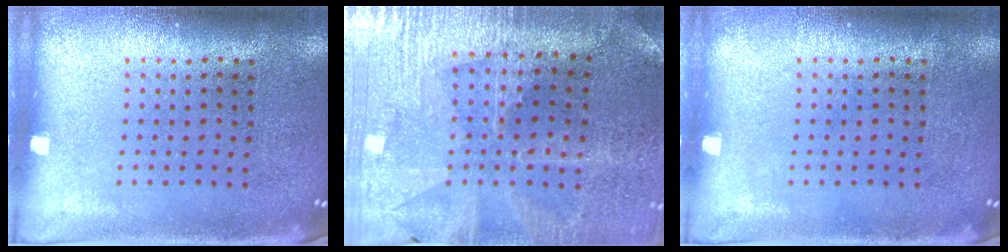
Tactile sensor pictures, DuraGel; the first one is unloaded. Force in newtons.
{"total": 1.4, "press": 1.3, "slide": 0.4}
{"total": 0.0}